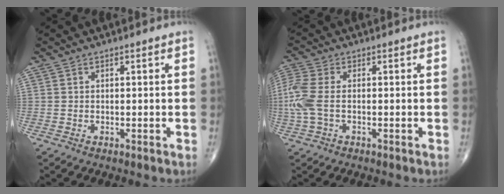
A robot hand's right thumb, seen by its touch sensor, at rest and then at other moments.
{"total": 7.2, "force": [-0.6, 3.7, 6.1], "torque": [-0.182, 0.010, -0.015]}